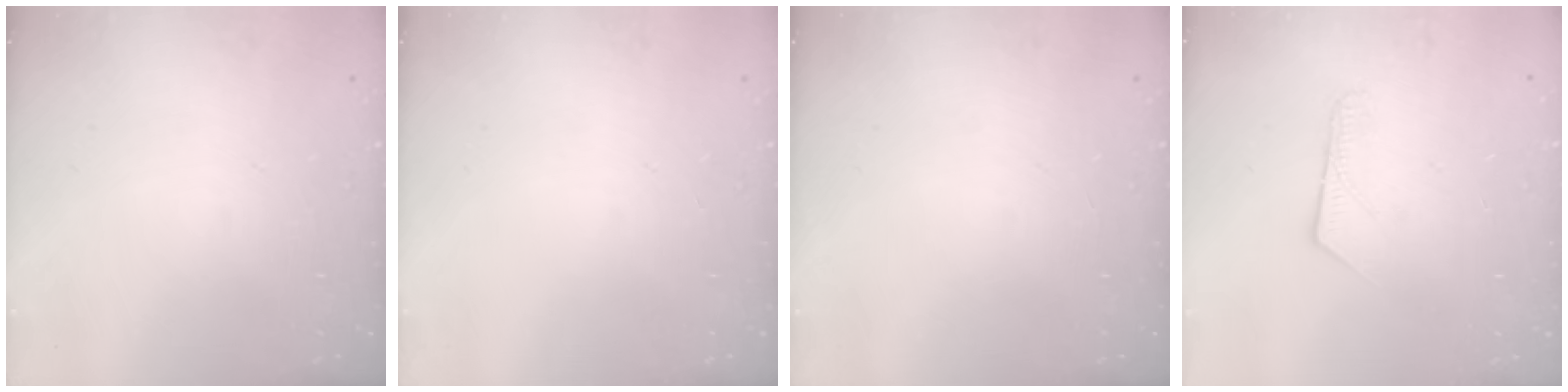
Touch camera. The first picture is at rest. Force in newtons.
{"total": 0.0}
{"total": 0.0}
{"total": 6.6, "press": 6.5, "slide": 0.5}